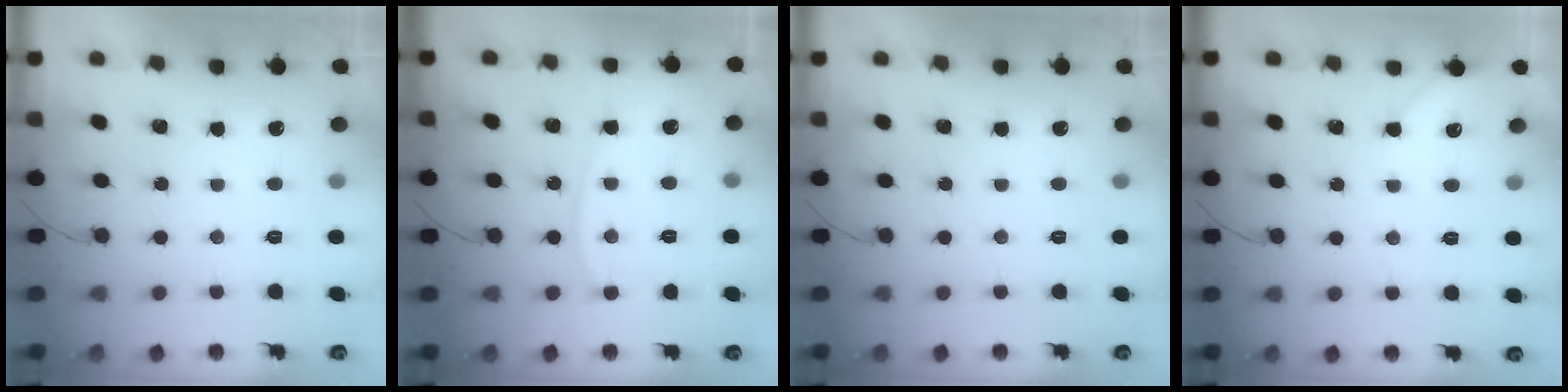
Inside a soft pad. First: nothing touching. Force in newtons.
{"total": 6.0, "press": 5.9, "slide": 0.9}
{"total": 0.0}
{"total": 3.3, "press": 3.3, "slide": 0.4}